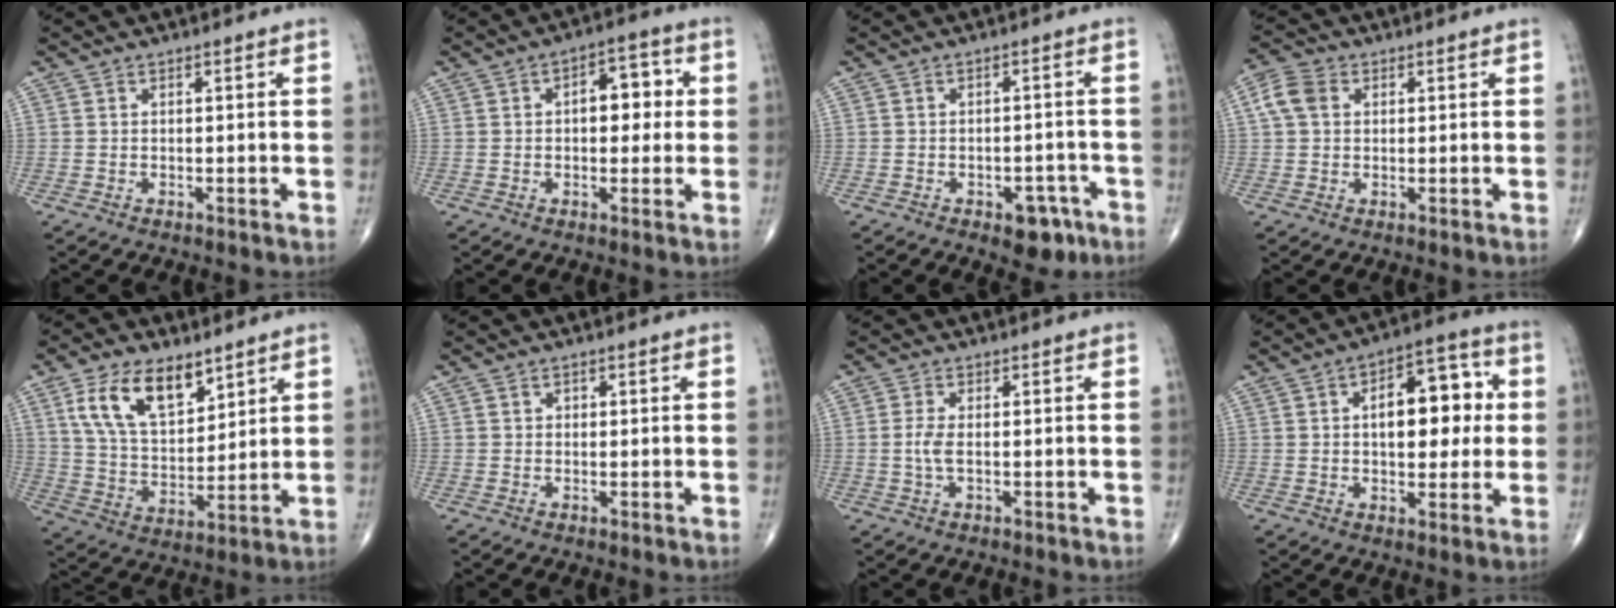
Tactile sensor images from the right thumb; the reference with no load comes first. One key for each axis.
{"total": 7.6, "fx": 1.0, "fy": 4.2, "fz": 6.3, "tx": -0.060, "ty": 0.018, "tz": 0.010}
{"total": 5.7, "fx": -3.2, "fy": 3.2, "fz": 3.5, "tx": -0.020, "ty": 0.022, "tz": -0.037}
{"total": 5.1, "fx": 1.2, "fy": 3.8, "fz": 3.1, "tx": -0.066, "ty": 0.012, "tz": 0.019}
{"total": 13.8, "fx": 7.6, "fy": 7.2, "fz": 9.1, "tx": -0.140, "ty": -0.034, "tz": 0.150}
{"total": 0.7, "fx": 0.2, "fy": 0.6, "fz": 0.2, "tx": 0.002, "ty": 0.001, "tz": 0.002}
{"total": 2.8, "fx": -0.1, "fy": 0.9, "fz": 2.7, "tx": -0.070, "ty": -0.003, "tz": -0.003}
{"total": 13.5, "fx": 1.9, "fy": 7.0, "fz": 11.3, "tx": -0.125, "ty": 0.016, "tz": 0.024}